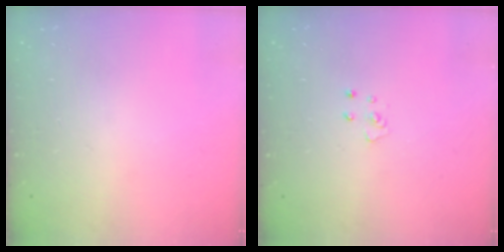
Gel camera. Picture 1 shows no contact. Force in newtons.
{"total": 3.8, "press": 3.8, "slide": 0.3}